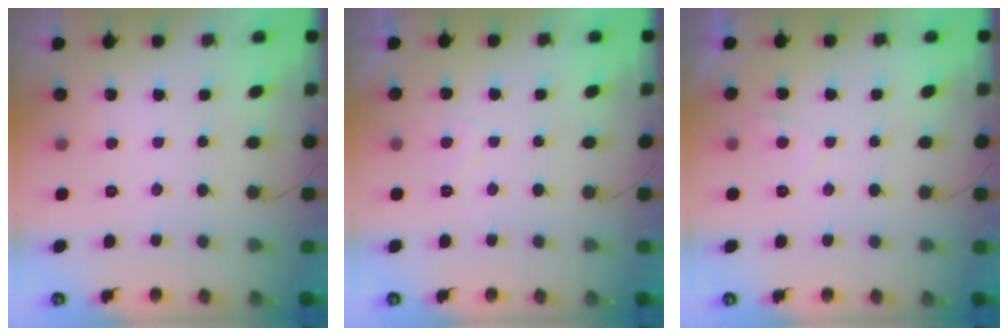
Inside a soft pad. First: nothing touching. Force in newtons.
{"total": 1.5, "press": 1.4, "slide": 0.6}
{"total": 0.5, "press": 0.2, "slide": 0.5}